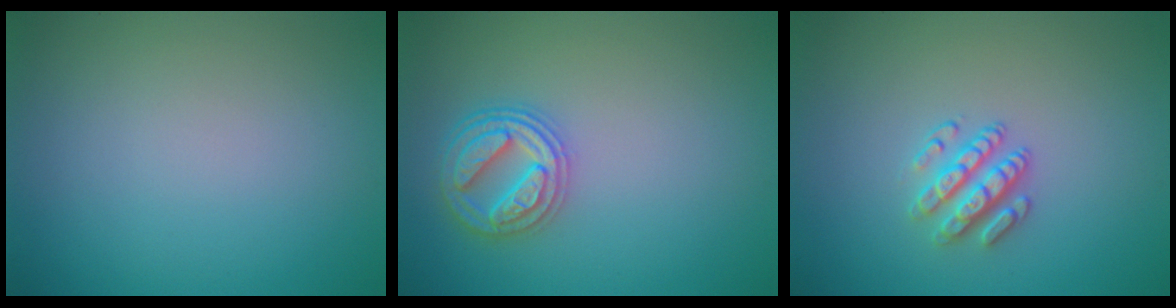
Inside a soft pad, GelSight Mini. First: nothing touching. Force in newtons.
{"total": 3.9, "press": 3.7, "slide": 1.3}
{"total": 2.7, "press": 2.5, "slide": 1.2}